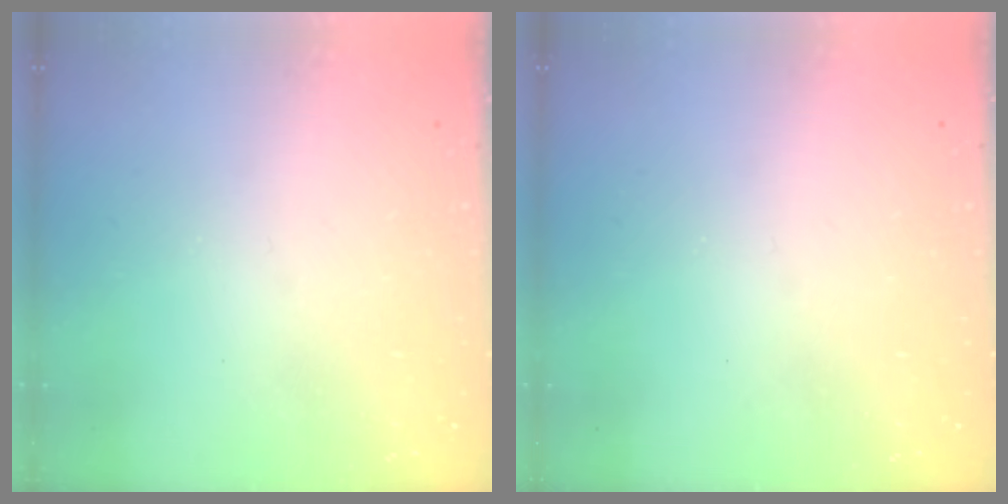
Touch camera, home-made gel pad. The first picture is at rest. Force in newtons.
{"total": 0.0}